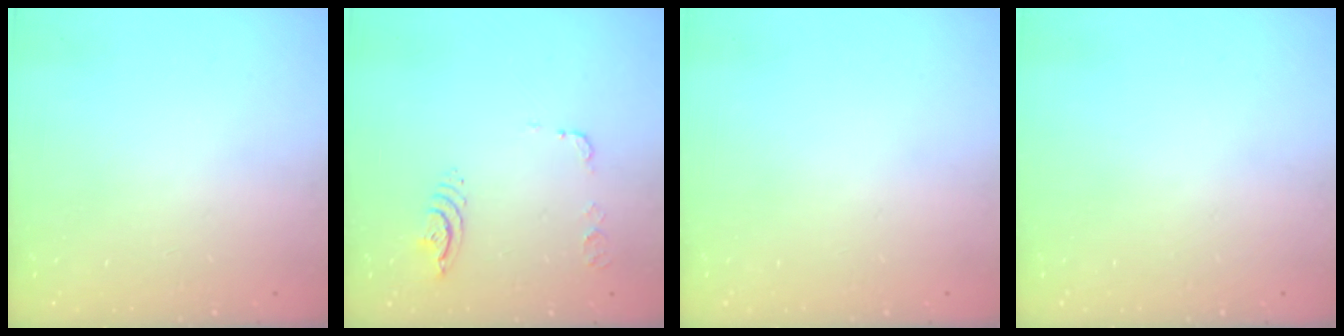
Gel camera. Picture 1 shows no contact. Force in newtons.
{"total": 9.4, "press": 9.4, "slide": 1.1}
{"total": 0.0}
{"total": 0.0}